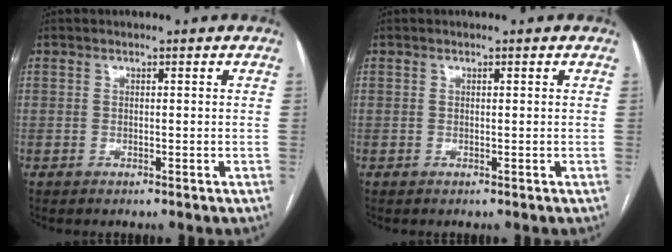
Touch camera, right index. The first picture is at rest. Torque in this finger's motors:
{"motor_torque": [0.08, 0.12, -0.02, 0.01]}